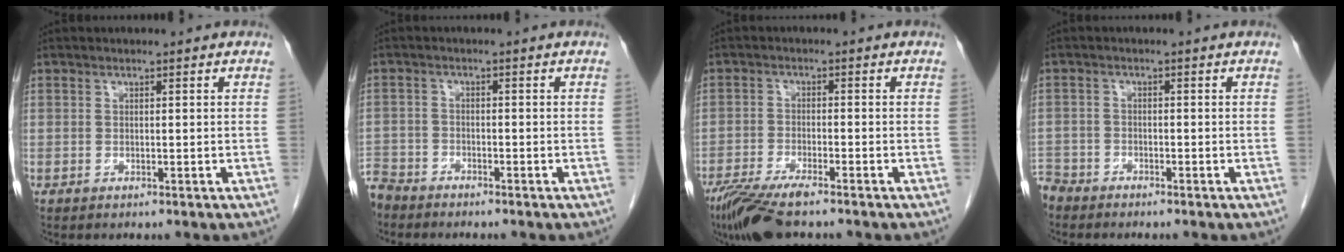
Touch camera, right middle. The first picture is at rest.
{"total": 5.6, "force": [-5.2, 2.1, 0.5], "torque": [-0.012, -0.011, -0.100]}
{"total": 8.3, "force": [-6.4, 1.1, 5.2], "torque": [-0.094, -0.021, -0.113]}
{"total": 4.7, "force": [-4.3, 1.9, 0.3], "torque": [-0.007, -0.007, -0.086]}